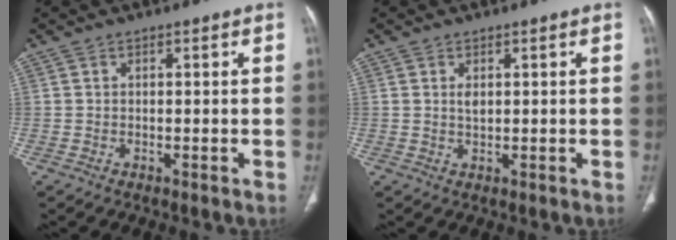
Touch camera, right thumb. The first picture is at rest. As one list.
[{"total": 1.6, "force": [0.5, 0.8, 1.2], "torque": [-0.022, -0.002, 0.013]}]